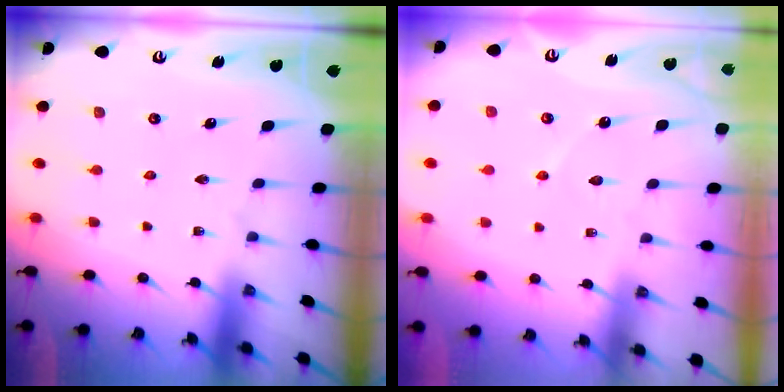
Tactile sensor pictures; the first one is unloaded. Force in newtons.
{"total": 2.7, "press": 2.7, "slide": 0.4}